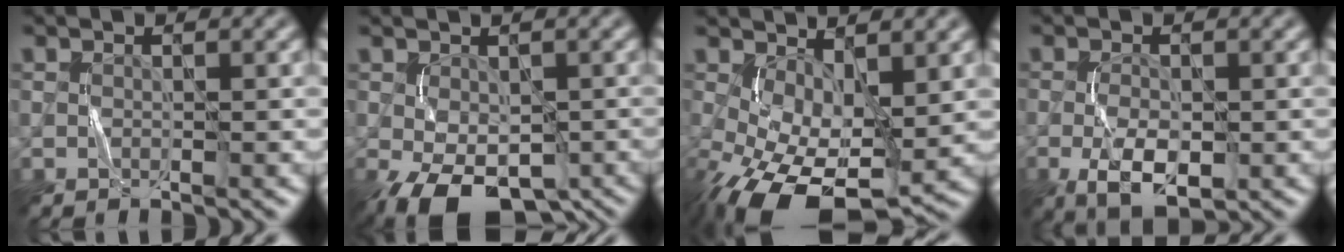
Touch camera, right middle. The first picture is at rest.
{"total": 8.2, "force": [-4.1, 4.3, 5.6], "torque": [-0.105, -0.022, -0.057]}
{"total": 10.6, "force": [-2.1, 5.7, 8.7], "torque": [-0.164, -0.021, -0.025]}
{"total": 4.6, "force": [-1.6, 2.2, 3.7], "torque": [-0.070, -0.003, -0.027]}